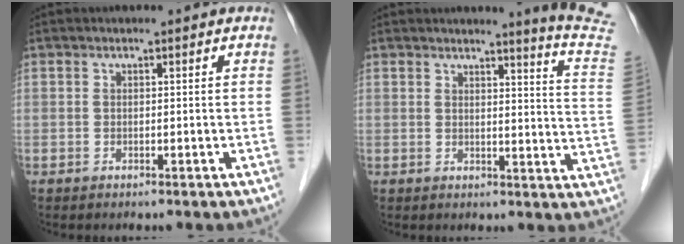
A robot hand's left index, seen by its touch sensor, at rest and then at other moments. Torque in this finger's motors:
{"motor_torque": [0.28, -0.89, 0.09, 0.03]}